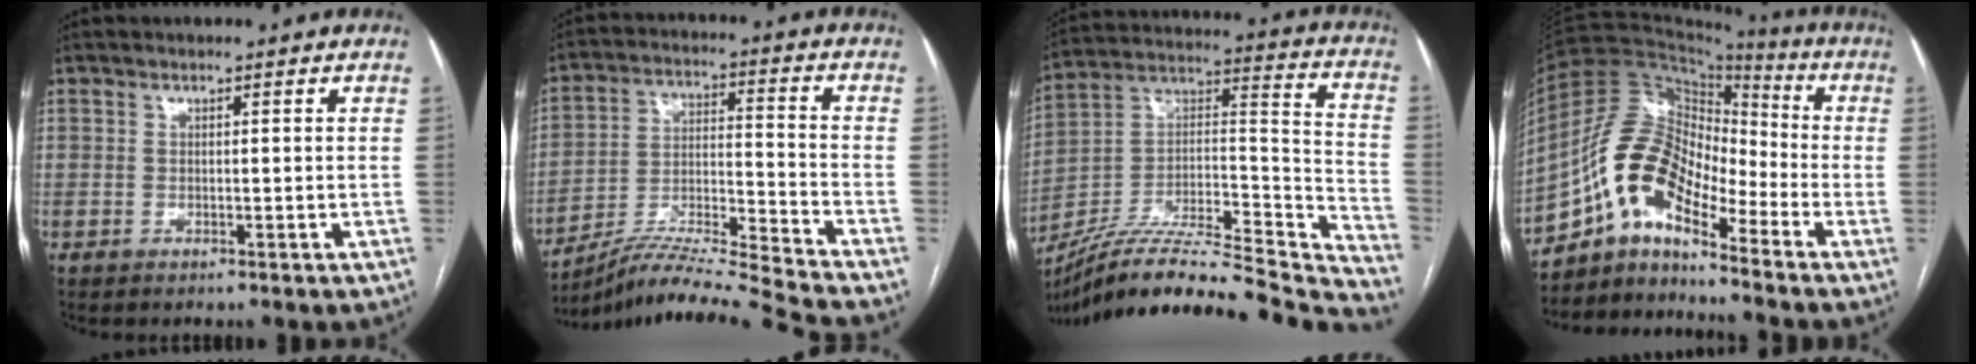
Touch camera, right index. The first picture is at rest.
{"total": 16.2, "force": [-15.1, -3.4, 5.0], "torque": [-0.080, 0.007, -0.260]}
{"total": 31.8, "force": [-28.4, 3.1, 14.1], "torque": [-0.170, 0.011, -0.434]}
{"total": 12.5, "force": [-8.1, 5.1, 8.1], "torque": [-0.159, 0.051, -0.147]}